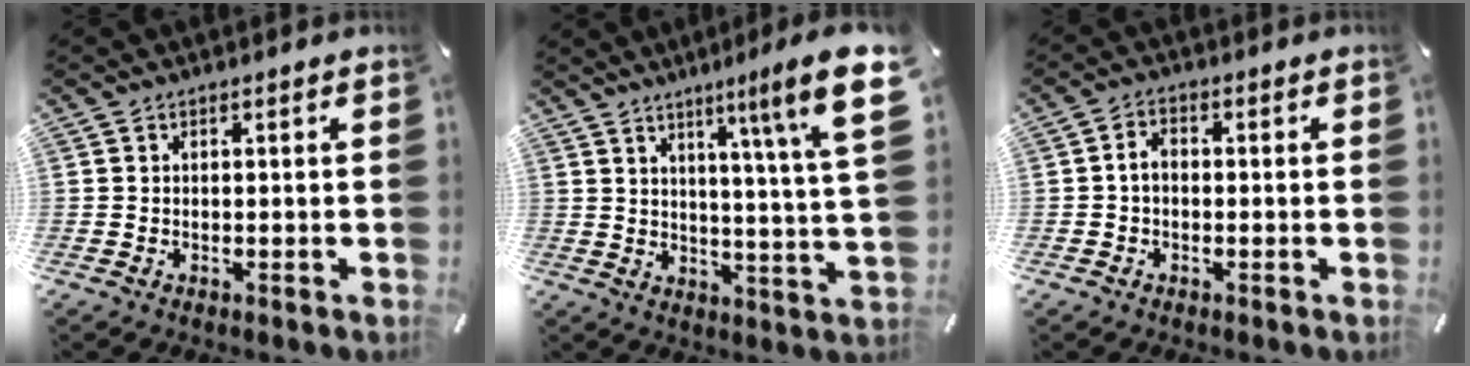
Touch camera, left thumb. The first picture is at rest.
{"total": 13.8, "force": [7.6, 0.0, 11.6], "torque": [-0.172, -0.052, 0.106]}
{"total": 3.0, "force": [-0.5, 2.1, 2.1], "torque": [-0.047, 0.006, -0.013]}